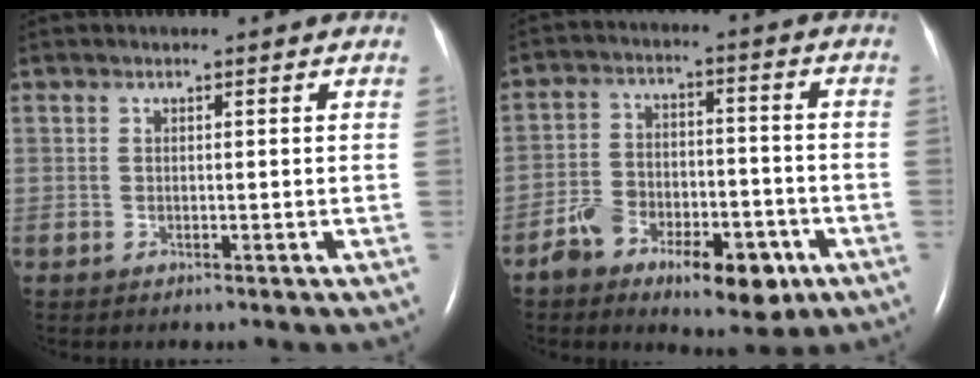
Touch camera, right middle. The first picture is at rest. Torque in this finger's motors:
{"motor_torque": [0.54, -0.51, 0.21, 0.07]}